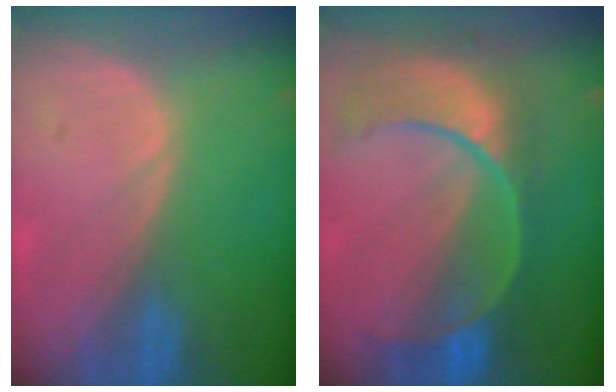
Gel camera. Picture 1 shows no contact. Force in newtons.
{"total": 11.2, "press": 9.3, "slide": 6.1}